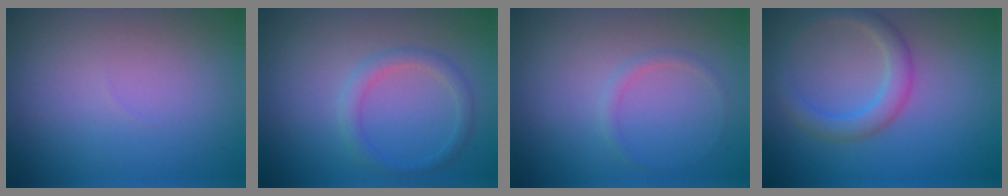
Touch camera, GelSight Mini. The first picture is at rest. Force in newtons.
{"total": 1.9, "press": 1.9, "slide": 0.1}
{"total": 0.8, "press": 0.8, "slide": 0.0}
{"total": 2.8, "press": 2.8, "slide": 0.1}